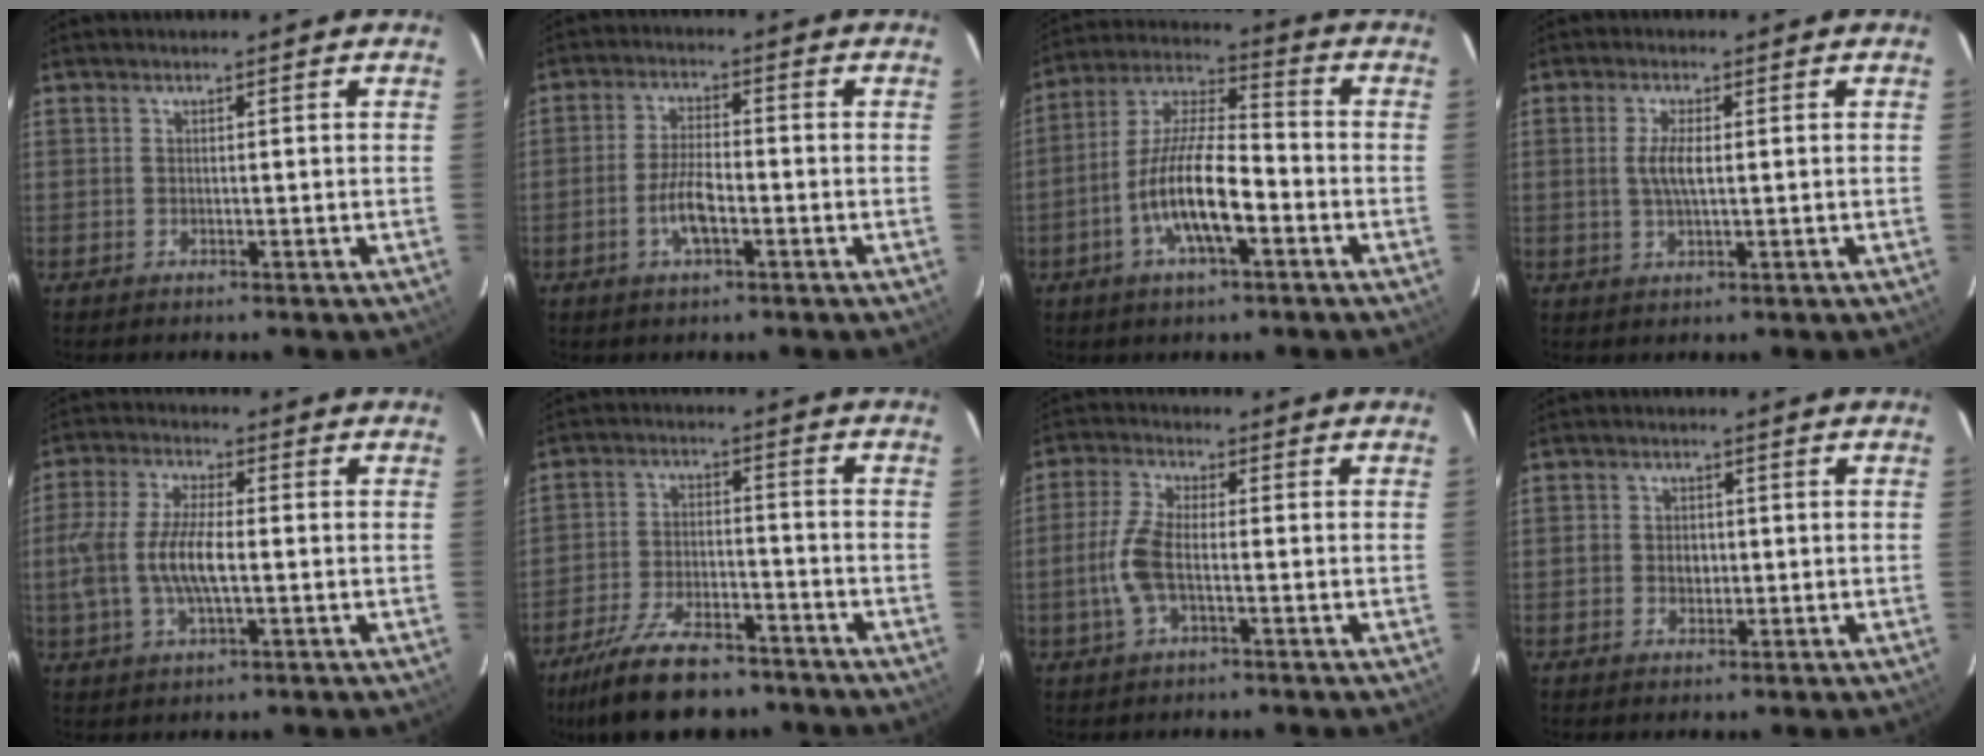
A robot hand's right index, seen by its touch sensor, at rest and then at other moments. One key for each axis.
{"total": 6.0, "fx": -2.4, "fy": 2.0, "fz": 5.1, "tx": -0.107, "ty": 0.002, "tz": -0.045}
{"total": 13.2, "fx": -5.0, "fy": 3.7, "fz": 11.6, "tx": -0.233, "ty": 0.001, "tz": -0.095}
{"total": 3.8, "fx": 0.3, "fy": 1.1, "fz": 3.7, "tx": -0.073, "ty": 0.000, "tz": 0.006}
{"total": 10.5, "fx": -1.2, "fy": 3.8, "fz": 9.7, "tx": -0.203, "ty": 0.001, "tz": -0.025}
{"total": 16.2, "fx": -12.8, "fy": 6.0, "fz": 8.0, "tx": -0.174, "ty": -0.015, "tz": -0.208}
{"total": 7.1, "fx": -1.7, "fy": 2.5, "fz": 6.4, "tx": -0.145, "ty": 0.004, "tz": -0.035}
{"total": 2.6, "fx": -0.3, "fy": 2.2, "fz": 1.3, "tx": -0.022, "ty": 0.005, "tz": -0.006}